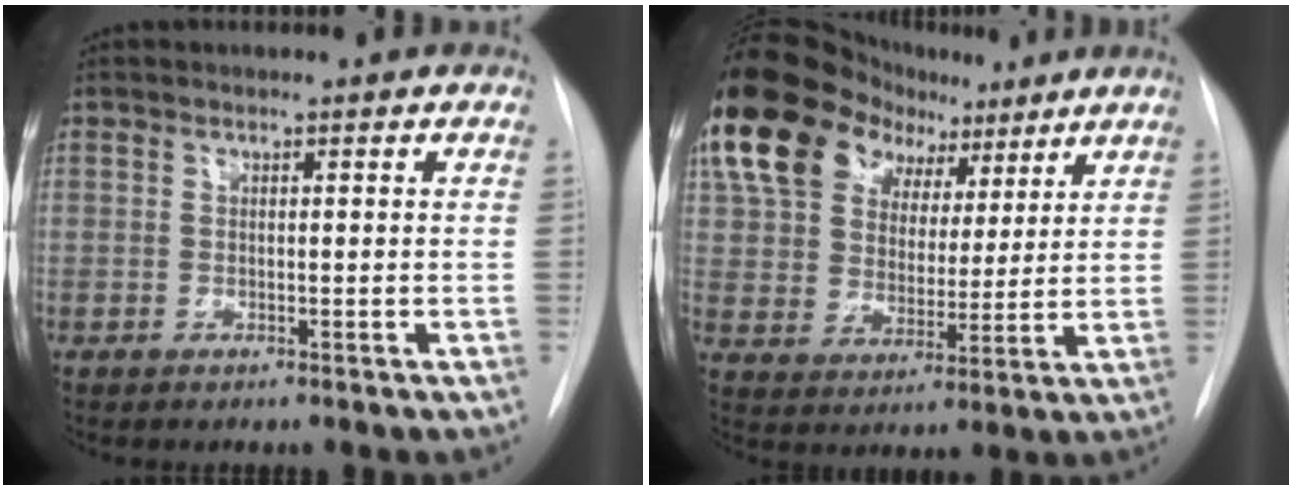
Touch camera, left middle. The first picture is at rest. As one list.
[{"total": 18.2, "force": [11.4, 11.2, 8.6], "torque": [-0.155, 0.064, 0.200]}]